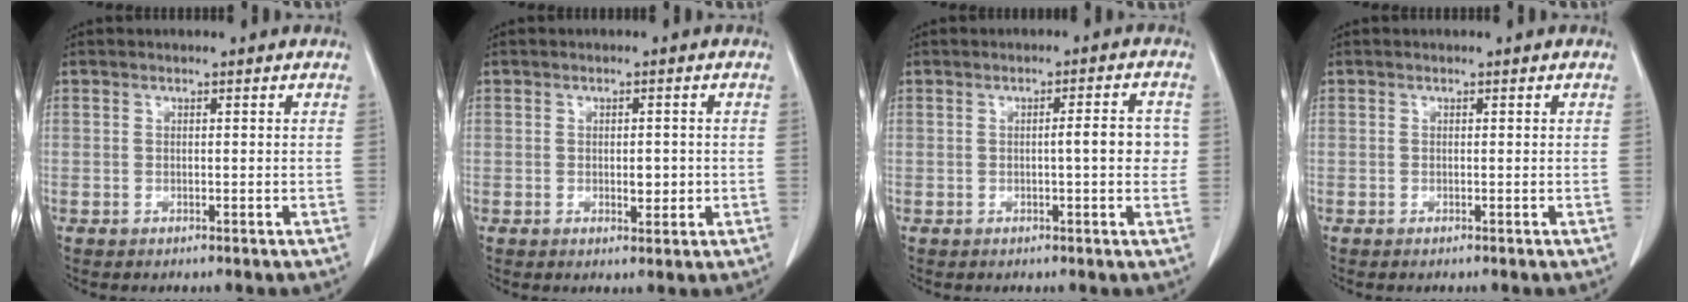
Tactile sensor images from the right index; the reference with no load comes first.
{"total": 2.5, "force": [-0.2, 1.2, 2.2], "torque": [-0.034, -0.002, 0.000]}
{"total": 4.2, "force": [-0.1, 0.7, 4.2], "torque": [-0.055, 0.006, -0.003]}
{"total": 0.0}